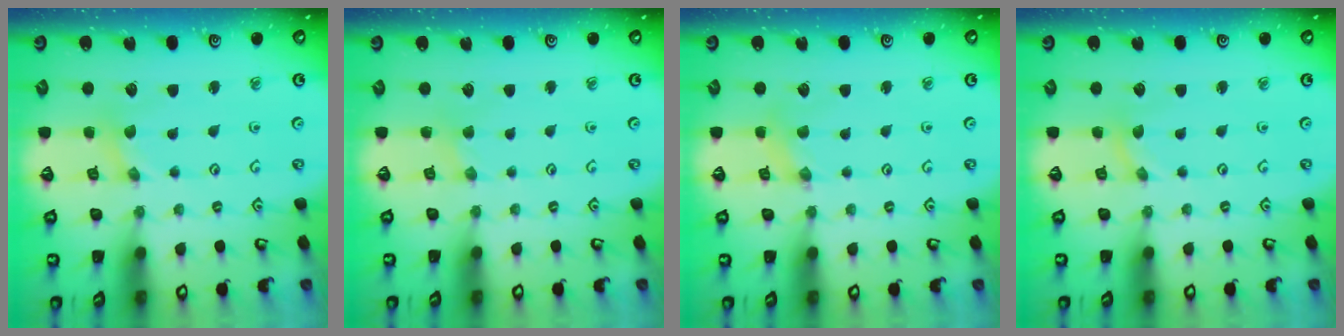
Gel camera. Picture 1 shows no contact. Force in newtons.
{"total": 1.2, "press": 1.2, "slide": 0.3}
{"total": 1.3, "press": 1.2, "slide": 0.3}
{"total": 0.0}